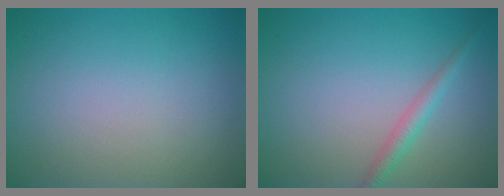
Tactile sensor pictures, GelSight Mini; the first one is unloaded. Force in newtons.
{"total": 1.7, "press": 1.7, "slide": 0.1}